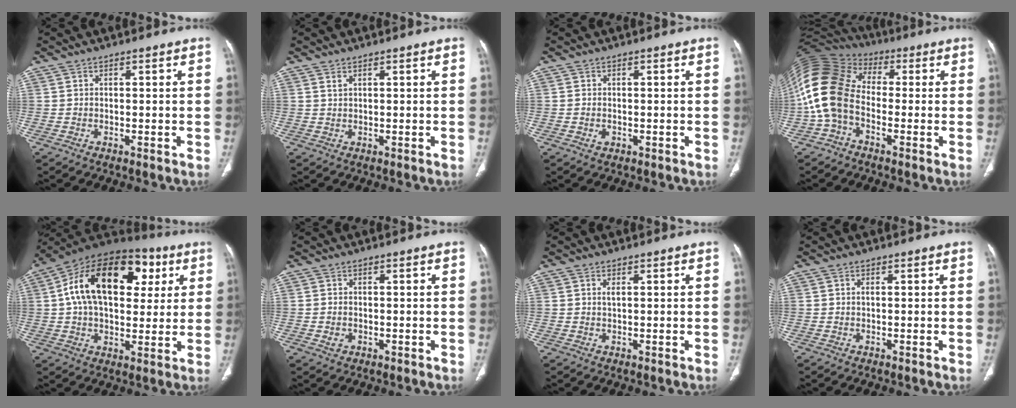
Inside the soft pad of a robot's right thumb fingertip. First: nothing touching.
{"total": 0.9, "force": [0.7, 0.3, 0.5], "torque": [-0.010, 0.001, 0.016]}
{"total": 1.2, "force": [-0.3, 1.0, 0.7], "torque": [-0.013, 0.003, -0.002]}
{"total": 15.4, "force": [-2.0, 10.6, 10.9], "torque": [-0.235, 0.035, -0.048]}
{"total": 24.1, "force": [6.3, 14.6, 18.0], "torque": [-0.279, 0.024, 0.093]}
{"total": 1.9, "force": [-0.3, 1.5, 1.0], "torque": [-0.016, 0.003, -0.002]}
{"total": 1.1, "force": [0.4, 0.5, 0.9], "torque": [-0.018, 0.001, 0.008]}
{"total": 0.6, "force": [0.1, 0.4, 0.4], "torque": [-0.010, 0.001, 0.002]}